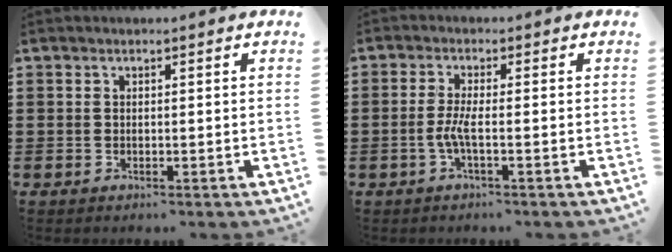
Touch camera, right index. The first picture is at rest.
{"total": 3.4, "force": [-1.2, 0.3, 3.2], "torque": [-0.080, -0.009, -0.030]}